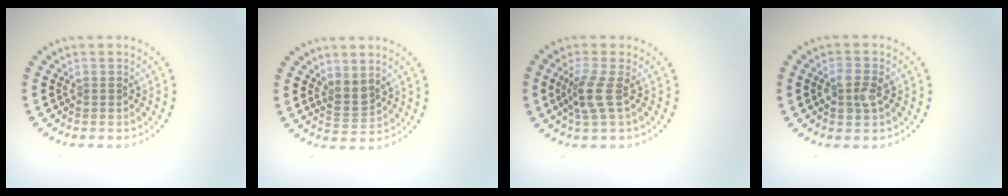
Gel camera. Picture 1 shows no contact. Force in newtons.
{"total": 1.9, "press": 1.6, "slide": 1.1}
{"total": 2.5, "press": 2.0, "slide": 1.5}
{"total": 2.3, "press": 2.3, "slide": 0.2}